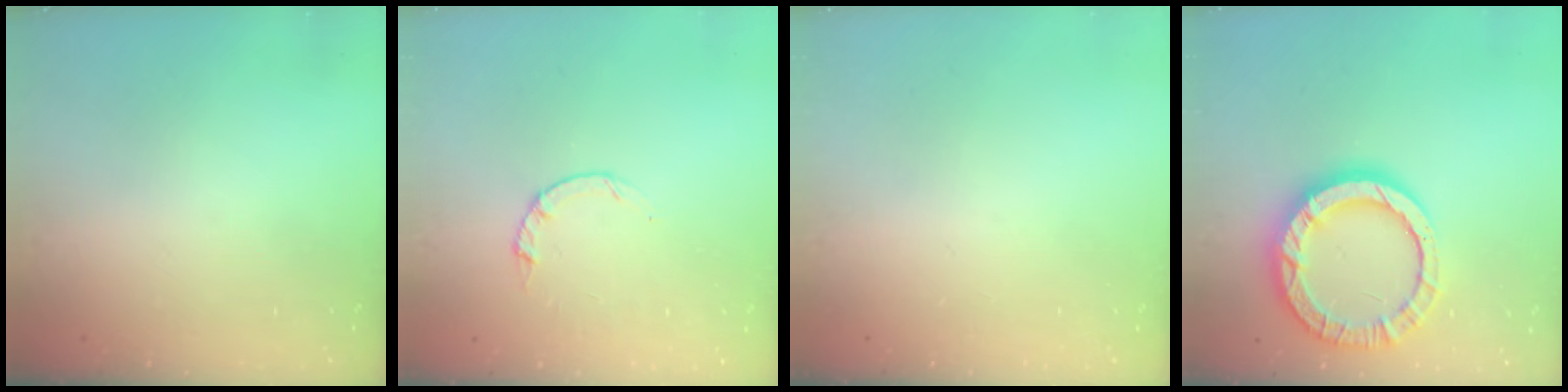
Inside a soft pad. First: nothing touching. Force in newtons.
{"total": 2.2, "press": 2.1, "slide": 0.4}
{"total": 0.0}
{"total": 16.4, "press": 16.3, "slide": 1.9}